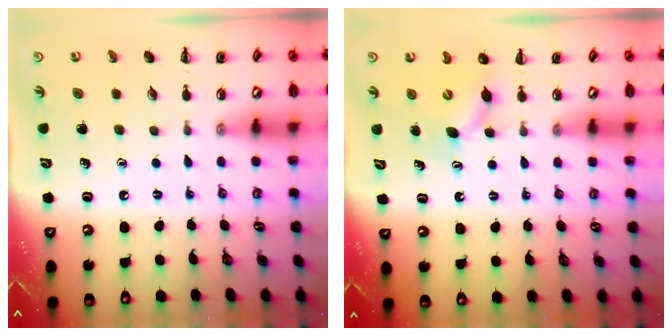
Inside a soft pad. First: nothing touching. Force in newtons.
{"total": 6.2, "press": 6.2, "slide": 0.5}